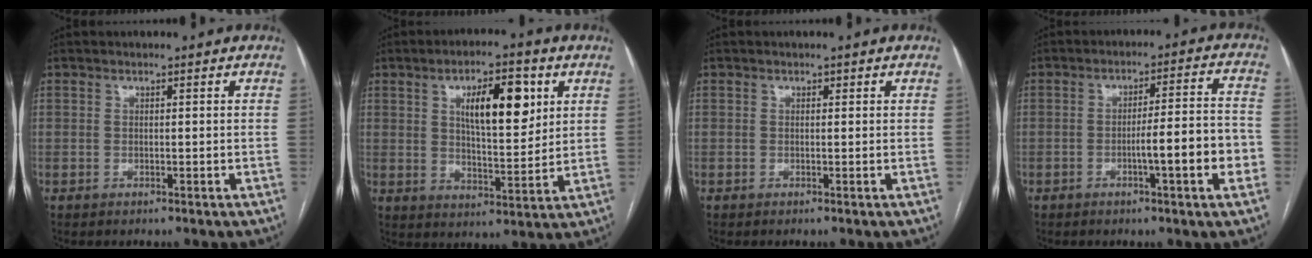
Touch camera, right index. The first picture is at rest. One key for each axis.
{"total": 11.1, "fx": 4.0, "fy": 3.6, "fz": 9.6, "tx": -0.153, "ty": 0.007, "tz": 0.069}
{"total": 0.0}
{"total": 13.0, "fx": -3.9, "fy": 0.2, "fz": 12.4, "tx": -0.182, "ty": 0.013, "tz": -0.059}